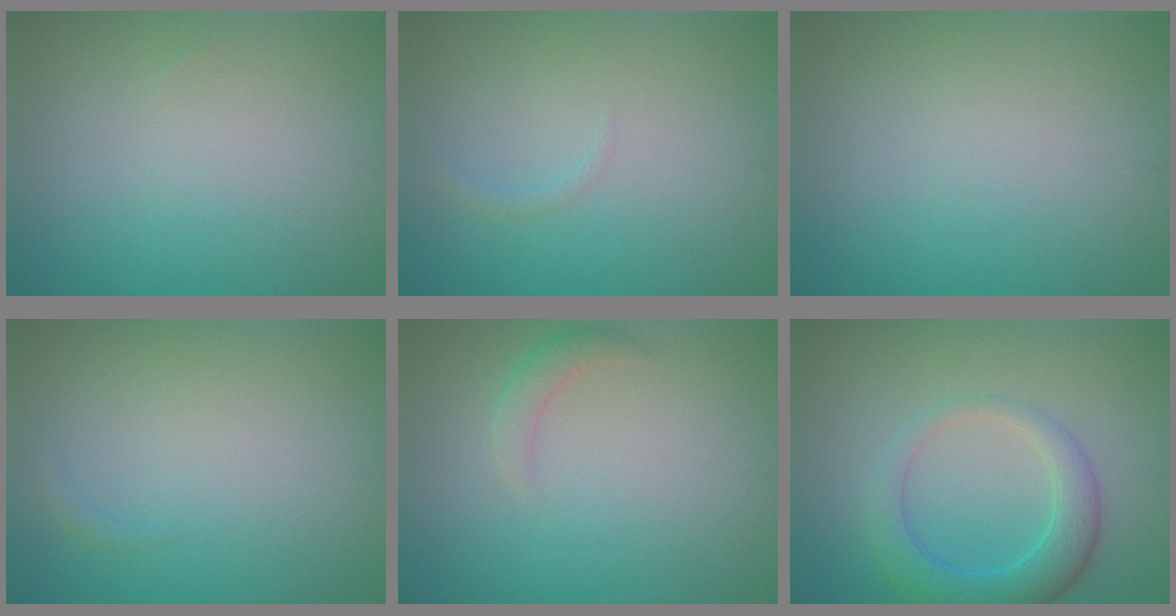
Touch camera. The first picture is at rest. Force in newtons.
{"total": 0.6, "press": 0.6, "slide": 0.1}
{"total": 0.0}
{"total": 0.5, "press": 0.5, "slide": 0.1}
{"total": 1.5, "press": 1.5, "slide": 0.1}
{"total": 4.2, "press": 4.2, "slide": 0.2}